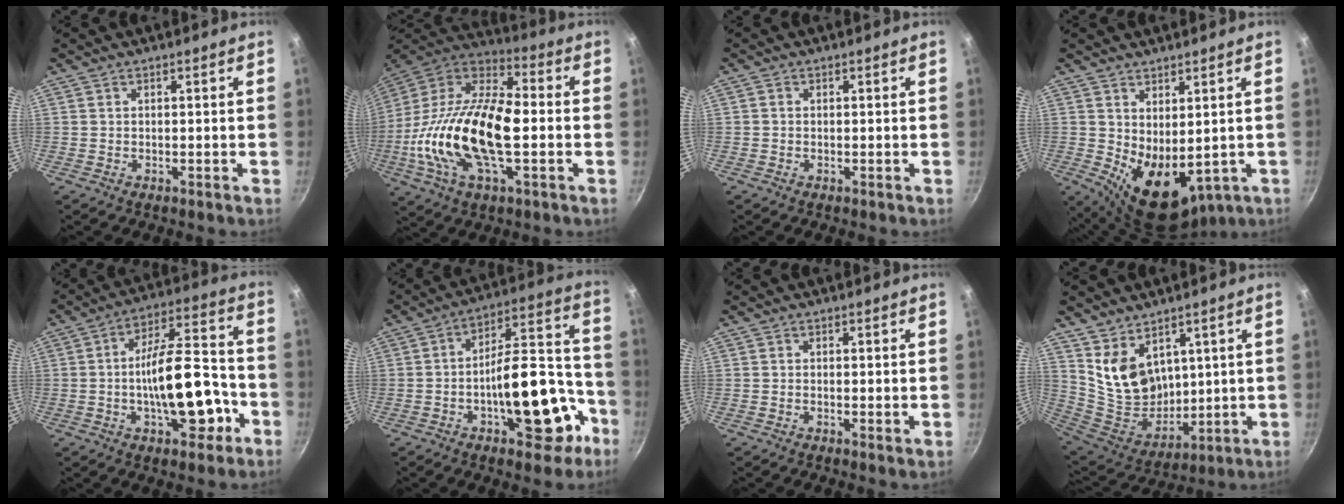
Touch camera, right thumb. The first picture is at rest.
{"total": 25.6, "force": [-3.2, 12.1, 22.3], "torque": [-0.418, 0.035, -0.074]}
{"total": 0.6, "force": [-0.1, 0.5, 0.2], "torque": [-0.003, 0.002, -0.004]}
{"total": 10.2, "force": [0.2, 5.9, 8.3], "torque": [-0.102, -0.026, 0.028]}
{"total": 17.1, "force": [-5.1, 7.6, 14.5], "torque": [-0.193, 0.056, -0.074]}
{"total": 20.0, "force": [-7.5, 9.4, 16.0], "torque": [-0.175, 0.081, -0.105]}
{"total": 0.8, "force": [-0.1, 0.1, 0.8], "torque": [-0.013, -0.004, -0.004]}
{"total": 12.0, "force": [6.4, 8.0, 6.3], "torque": [-0.087, -0.063, 0.143]}